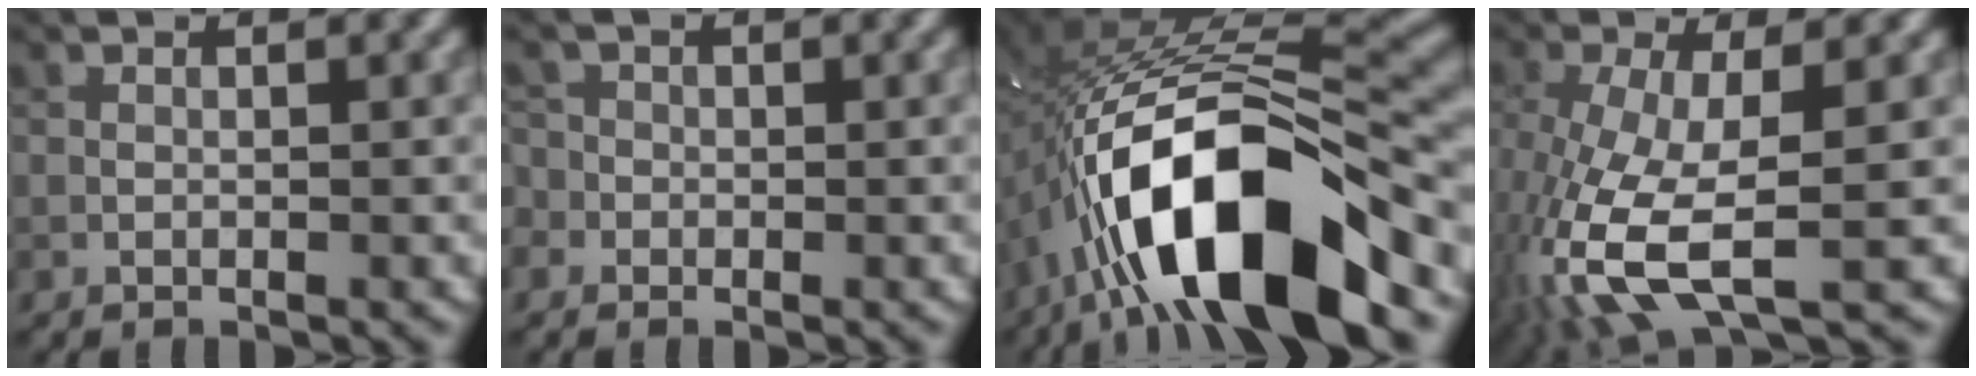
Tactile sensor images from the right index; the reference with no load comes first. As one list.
[{"total": 1.9, "force": [-0.1, 1.8, 0.6], "torque": [-0.003, 0.014, -0.024]}, {"total": 15.3, "force": [-6.9, 5.9, 12.3], "torque": [-0.220, 0.004, -0.115]}, {"total": 8.8, "force": [-2.6, 3.8, 7.5], "torque": [-0.187, -0.022, -0.047]}]